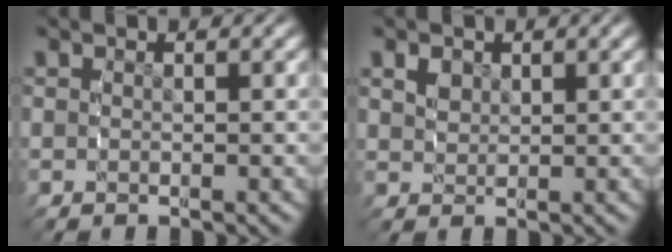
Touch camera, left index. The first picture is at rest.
{"total": 1.1, "force": [0.8, 0.6, 0.6], "torque": [-0.008, -0.003, 0.026]}